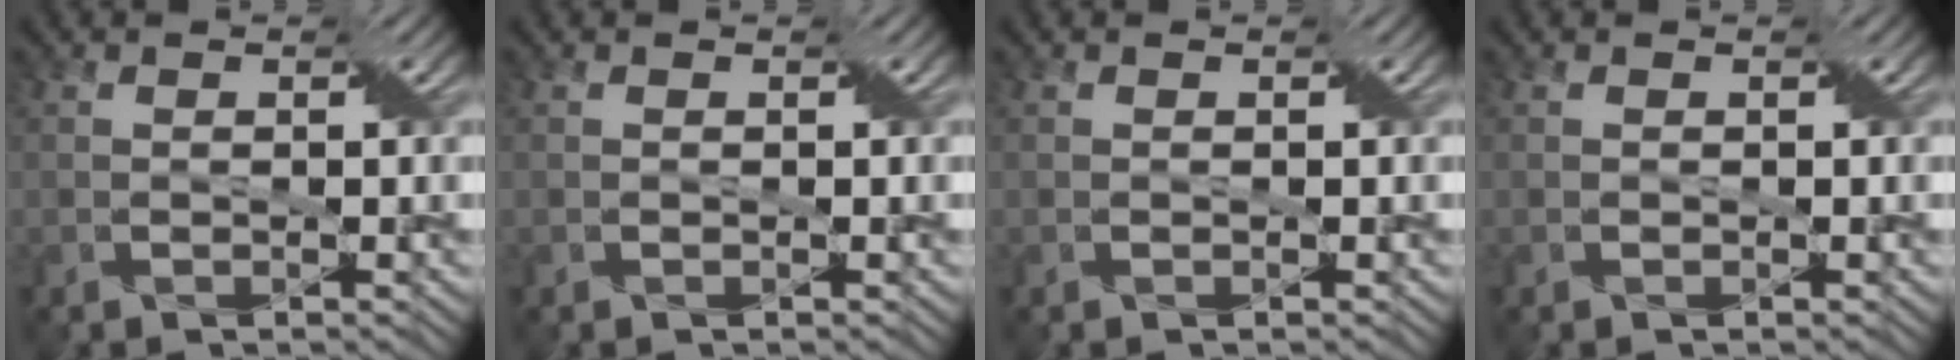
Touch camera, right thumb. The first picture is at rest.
{"total": 0.0}
{"total": 0.0}
{"total": 0.0}